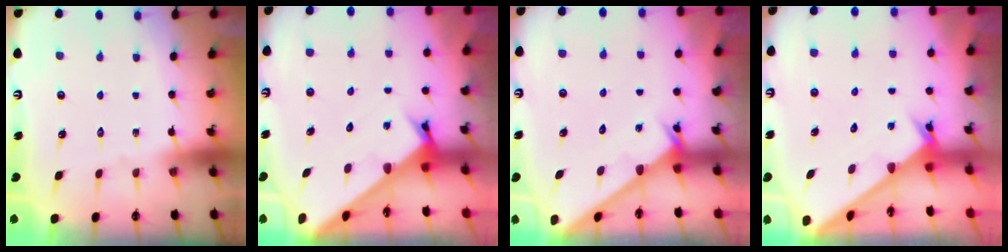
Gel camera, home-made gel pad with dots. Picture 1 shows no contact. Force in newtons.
{"total": 2.8, "press": 2.8, "slide": 0.3}
{"total": 1.9, "press": 1.9, "slide": 0.1}
{"total": 2.4, "press": 2.4, "slide": 0.2}